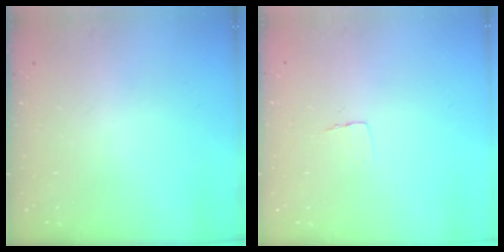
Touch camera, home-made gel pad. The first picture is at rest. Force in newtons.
{"total": 3.1, "press": 3.1, "slide": 0.2}